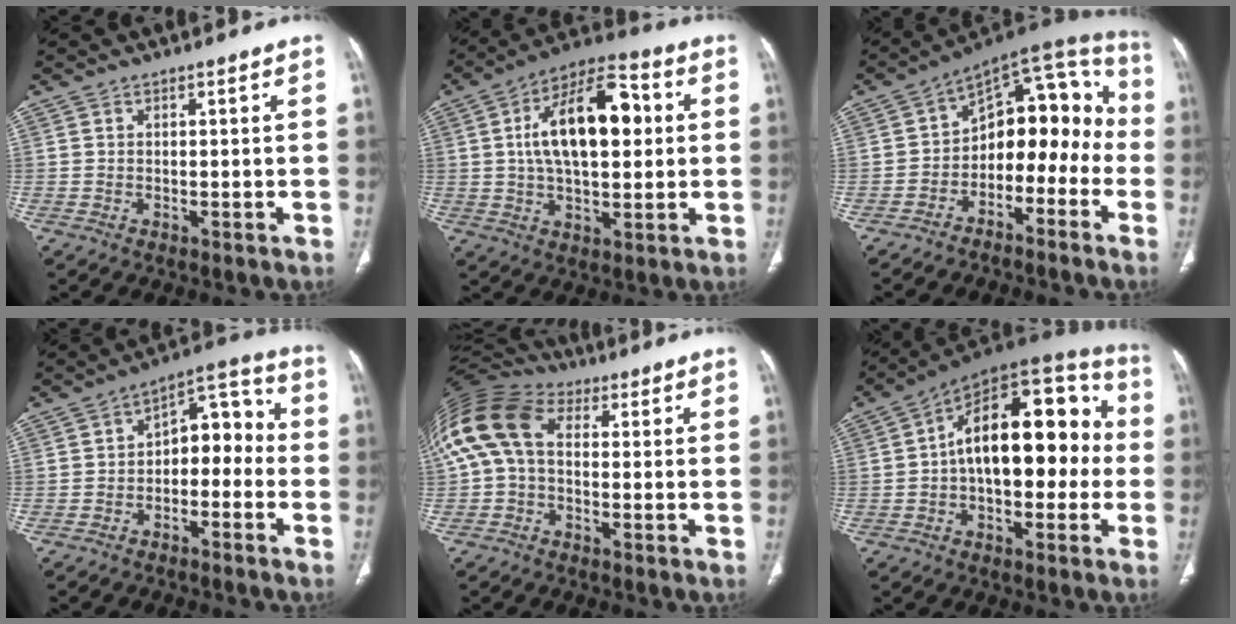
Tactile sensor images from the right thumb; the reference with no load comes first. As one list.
[{"total": 18.3, "force": [2.9, 9.3, 15.5], "torque": [-0.238, 0.023, 0.042]}, {"total": 16.5, "force": [-5.0, 10.7, 11.5], "torque": [-0.103, 0.102, -0.084]}, {"total": 10.3, "force": [-2.2, 6.7, 7.6], "torque": [-0.062, 0.053, -0.047]}, {"total": 14.0, "force": [1.4, 9.3, 10.4], "torque": [-0.218, 0.041, 0.013]}, {"total": 21.6, "force": [0.2, 11.7, 18.2], "torque": [-0.235, 0.053, -0.010]}]